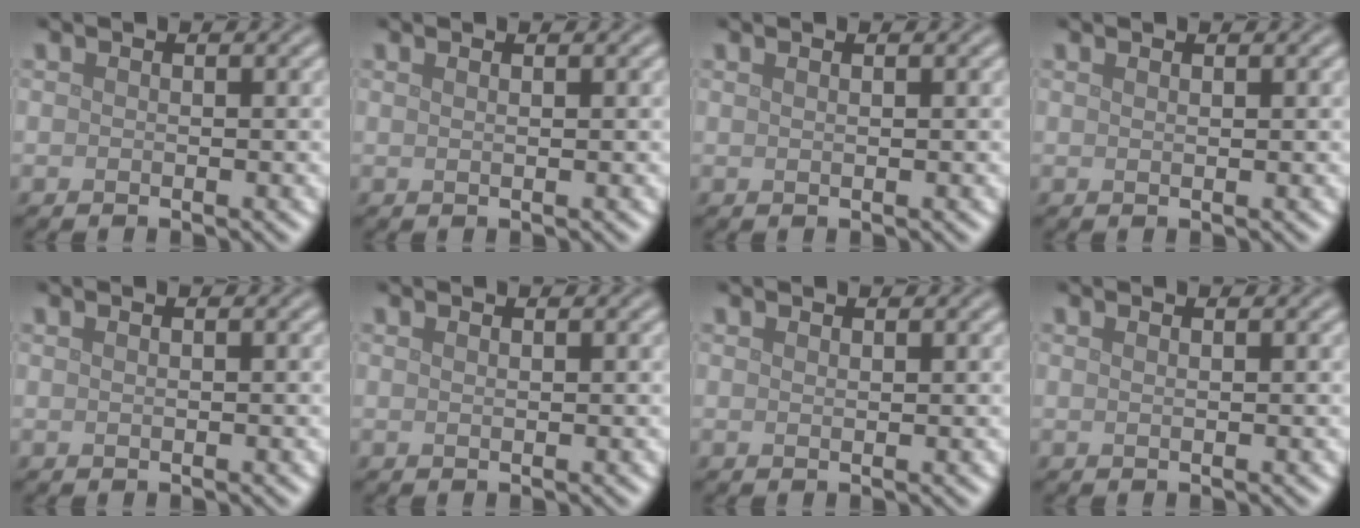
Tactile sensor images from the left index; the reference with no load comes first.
{"total": 1.7, "force": [1.0, 0.8, 1.2], "torque": [-0.001, -0.001, -0.006]}
{"total": 1.1, "force": [0.7, 0.4, 0.7], "torque": [-0.005, 0.000, 0.001]}
{"total": 0.8, "force": [0.5, 0.2, 0.5], "torque": [-0.002, 0.000, 0.004]}
{"total": 1.0, "force": [0.6, 0.4, 0.7], "torque": [-0.005, -0.004, 0.003]}
{"total": 1.1, "force": [0.7, 0.4, 0.7], "torque": [-0.003, 0.000, 0.001]}
{"total": 0.6, "force": [0.5, 0.1, 0.2], "torque": [0.001, 0.001, 0.011]}
{"total": 1.4, "force": [0.8, 0.6, 1.0], "torque": [-0.003, -0.002, -0.003]}